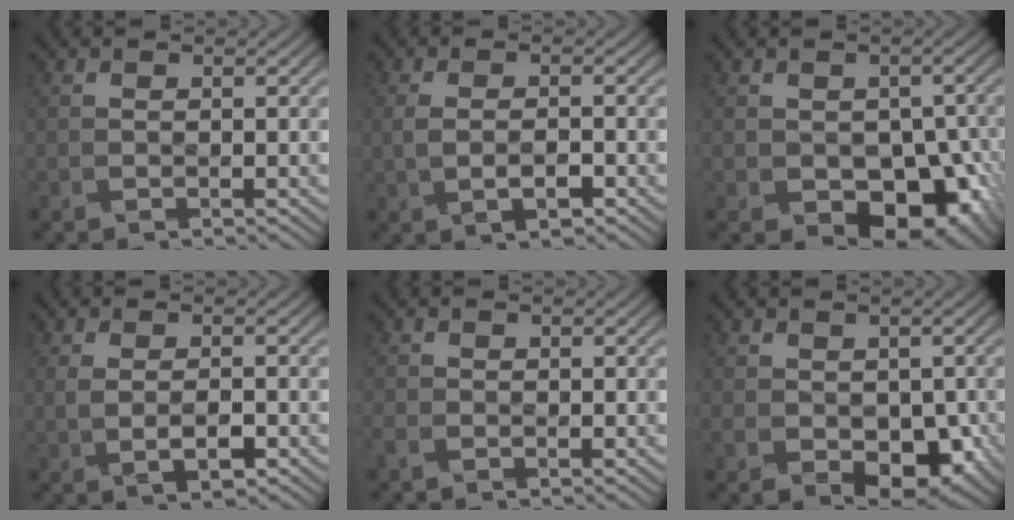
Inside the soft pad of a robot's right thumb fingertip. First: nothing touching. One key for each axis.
{"total": 3.6, "fx": -1.0, "fy": 1.4, "fz": 3.2, "tx": -0.073, "ty": -0.006, "tz": -0.008}
{"total": 9.7, "fx": -3.2, "fy": 7.4, "fz": 5.4, "tx": -0.075, "ty": -0.014, "tz": -0.057}
{"total": 4.0, "fx": -0.8, "fy": 1.7, "fz": 3.5, "tx": -0.075, "ty": -0.007, "tz": -0.001}
{"total": 1.5, "fx": -1.2, "fy": 0.6, "fz": 0.7, "tx": -0.038, "ty": 0.000, "tz": -0.019}
{"total": 7.1, "fx": -1.8, "fy": 5.4, "fz": 4.3, "tx": -0.084, "ty": -0.028, "tz": -0.029}